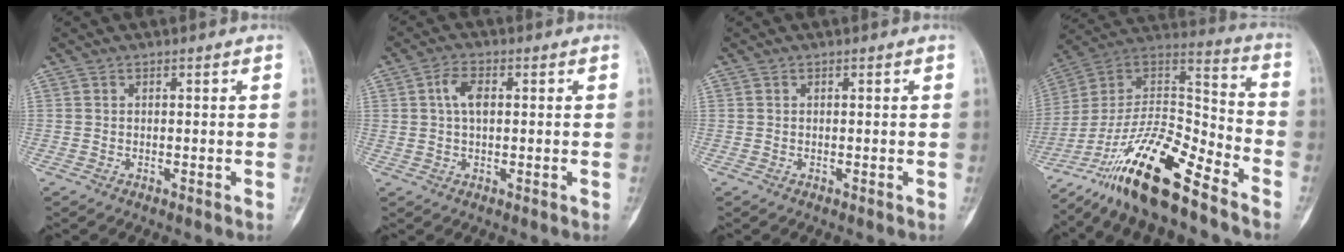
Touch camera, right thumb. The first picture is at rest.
{"total": 4.4, "force": [0.9, 2.3, 3.7], "torque": [-0.072, 0.006, 0.014]}
{"total": 0.0}
{"total": 21.9, "force": [-15.5, 5.3, 14.6], "torque": [-0.279, 0.079, -0.283]}